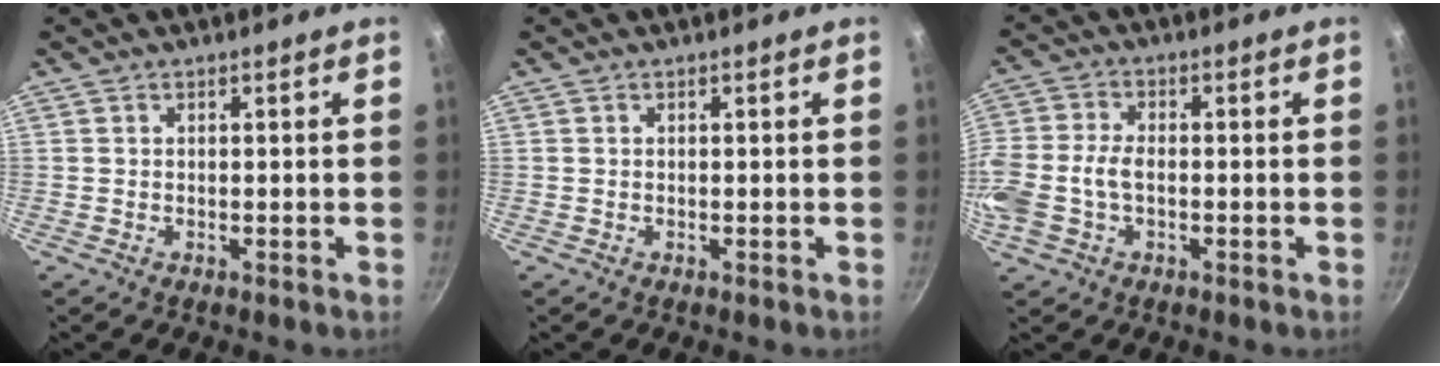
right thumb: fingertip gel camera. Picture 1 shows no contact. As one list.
[{"total": 0.0}, {"total": 9.7, "force": [-2.0, 6.2, 7.2], "torque": [-0.164, 0.018, -0.049]}]